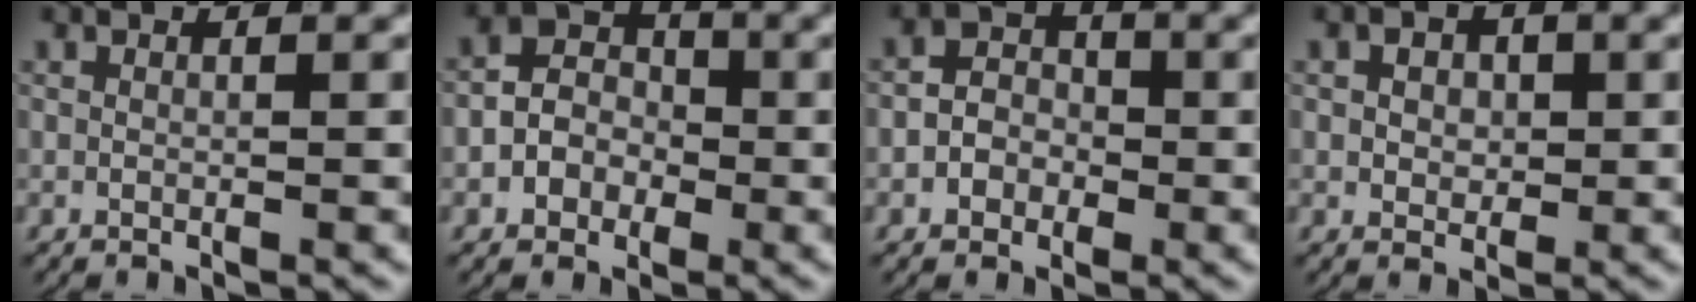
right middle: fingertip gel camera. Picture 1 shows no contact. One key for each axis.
{"total": 4.8, "fx": -0.9, "fy": 4.2, "fz": 2.1, "tx": -0.026, "ty": -0.004, "tz": -0.027}
{"total": 3.4, "fx": -1.0, "fy": 3.0, "fz": 1.3, "tx": -0.010, "ty": -0.003, "tz": -0.025}
{"total": 2.3, "fx": 0.1, "fy": 1.9, "fz": 1.3, "tx": -0.017, "ty": -0.009, "tz": 0.007}